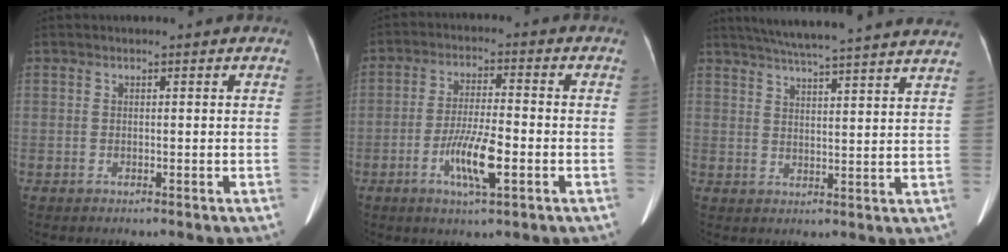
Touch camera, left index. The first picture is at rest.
{"total": 7.9, "force": [-3.0, 1.2, 7.2], "torque": [-0.142, -0.008, -0.054]}
{"total": 23.4, "force": [21.1, 0.1, 10.1], "torque": [-0.162, -0.005, 0.268]}